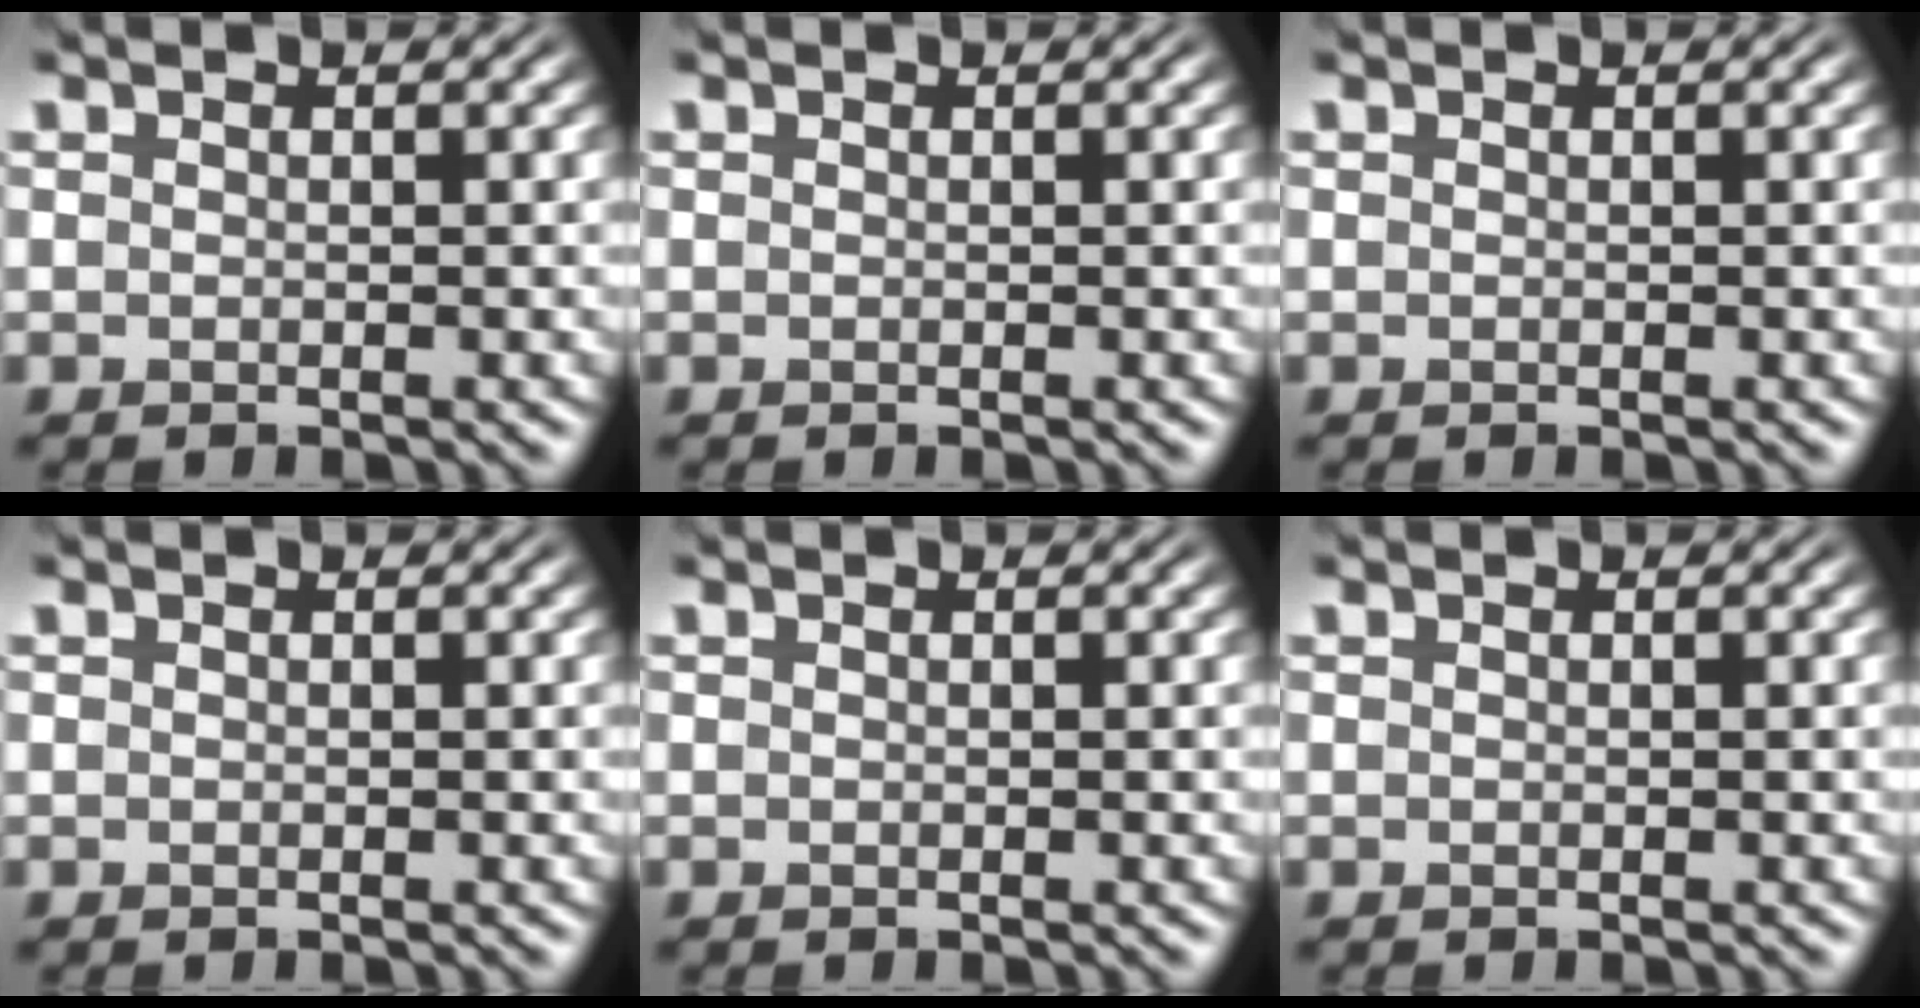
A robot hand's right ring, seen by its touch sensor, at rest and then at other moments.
{"total": 0.0}
{"total": 0.0}
{"total": 0.0}
{"total": 0.0}
{"total": 0.0}